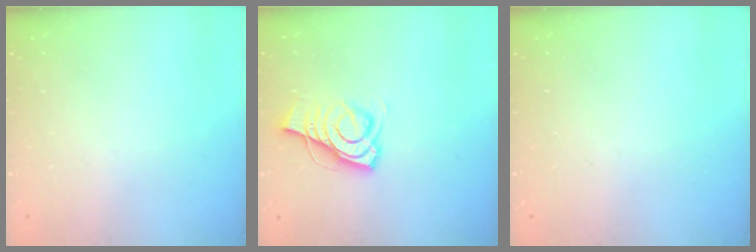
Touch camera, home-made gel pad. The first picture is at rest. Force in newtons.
{"total": 10.2, "press": 9.6, "slide": 3.3}
{"total": 0.0}